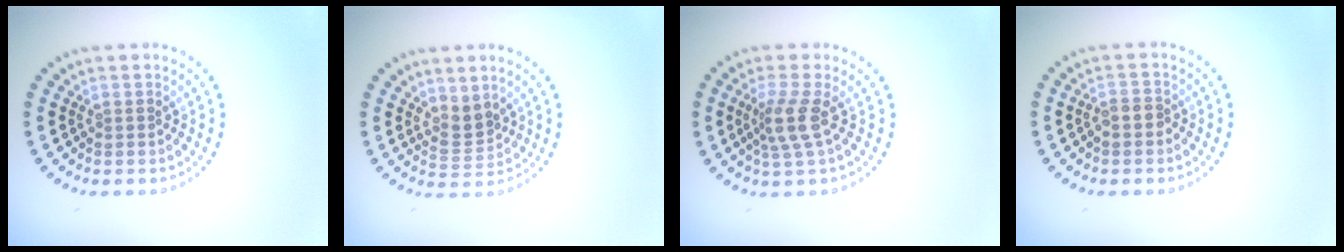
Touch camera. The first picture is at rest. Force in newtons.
{"total": 2.3, "press": 1.7, "slide": 1.6}
{"total": 2.6, "press": 2.0, "slide": 1.7}
{"total": 1.6, "press": 1.5, "slide": 0.6}